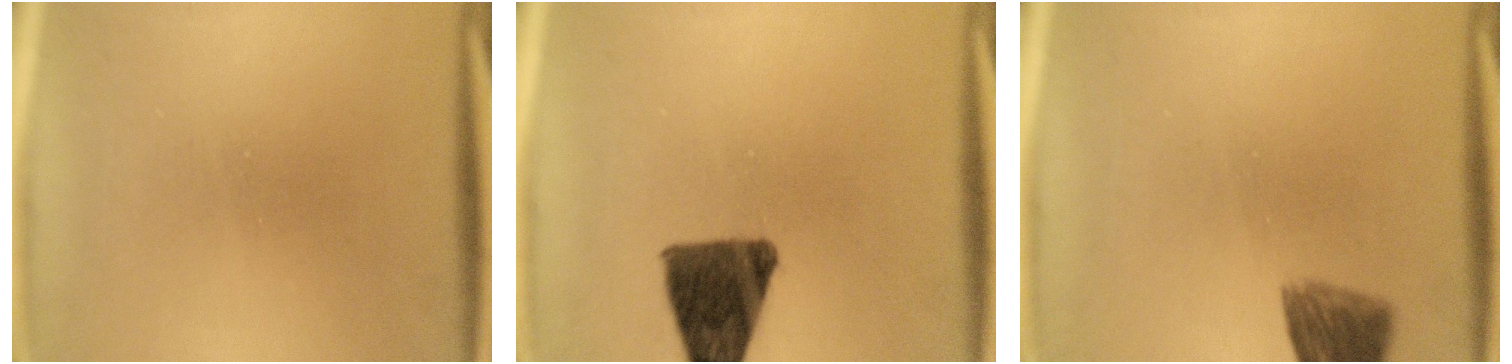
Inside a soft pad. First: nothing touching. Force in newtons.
{"total": 11.6}
{"total": 6.0}